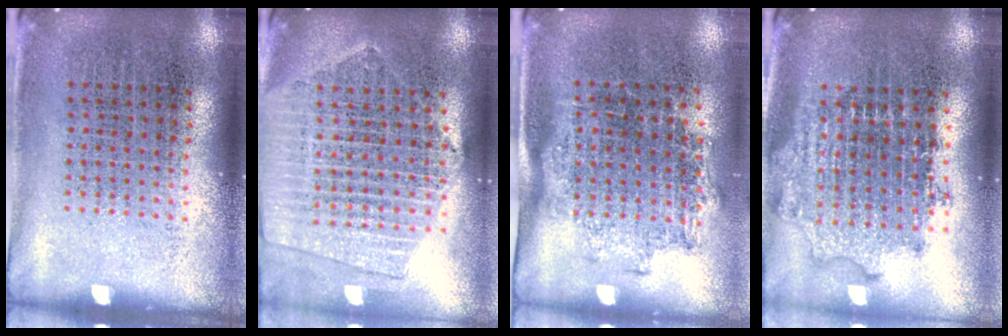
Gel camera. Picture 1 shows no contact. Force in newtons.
{"total": 1.9, "press": 1.8, "slide": 0.8}
{"total": 1.3, "press": 1.0, "slide": 0.8}
{"total": 1.9, "press": 1.5, "slide": 1.1}